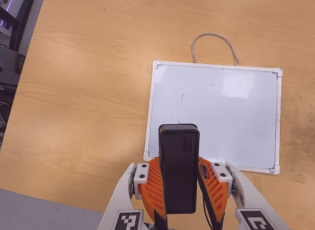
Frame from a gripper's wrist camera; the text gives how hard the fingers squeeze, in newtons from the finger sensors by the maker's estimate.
{"total": 5.1, "left": 3.9, "right": 6.3}